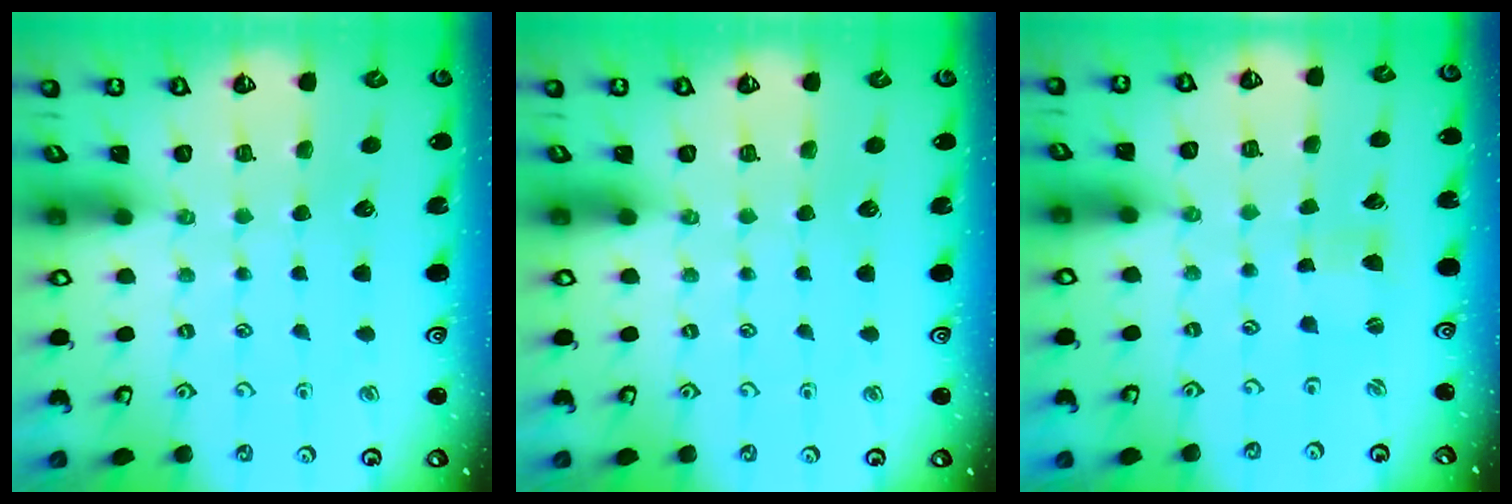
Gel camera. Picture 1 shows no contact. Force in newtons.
{"total": 0.0}
{"total": 0.7, "press": 0.7, "slide": 0.1}